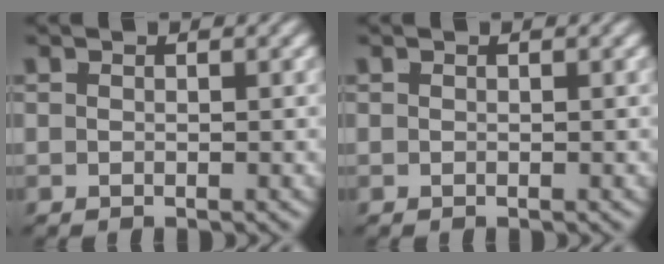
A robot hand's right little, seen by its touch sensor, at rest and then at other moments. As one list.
[{"total": 0.0}]